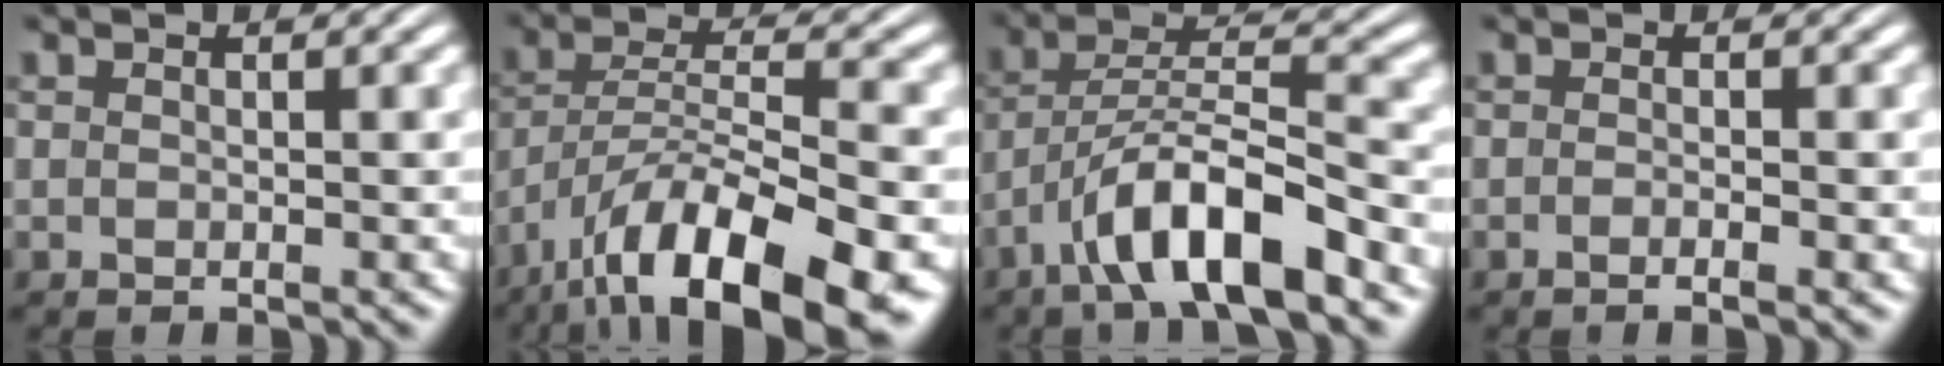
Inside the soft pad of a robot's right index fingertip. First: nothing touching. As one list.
[{"total": 10.3, "force": [-5.3, 4.1, 7.8], "torque": [-0.144, -0.025, -0.066]}, {"total": 6.3, "force": [-2.8, 2.1, 5.2], "torque": [-0.100, -0.010, -0.043]}, {"total": 1.2, "force": [-0.9, 0.0, 0.9], "torque": [-0.019, 0.001, -0.020]}]